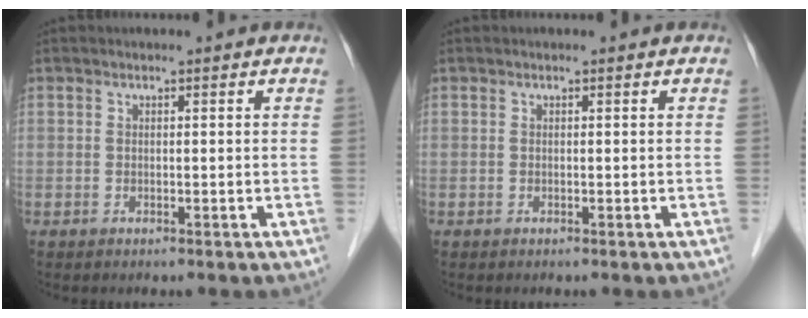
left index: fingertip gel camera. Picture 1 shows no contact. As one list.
[{"total": 0.0}]